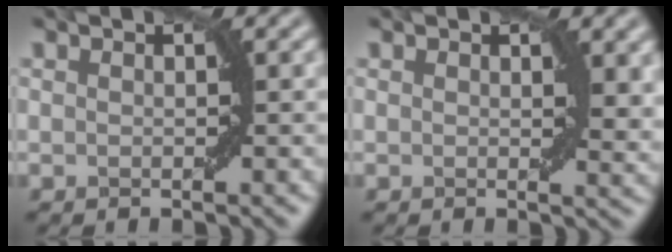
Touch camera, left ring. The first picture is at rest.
{"total": 1.9, "force": [0.9, 0.7, 1.6], "torque": [-0.016, -0.007, 0.016]}